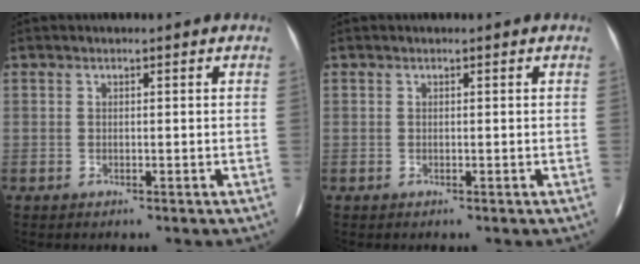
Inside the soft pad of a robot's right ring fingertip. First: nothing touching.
{"total": 0.0}